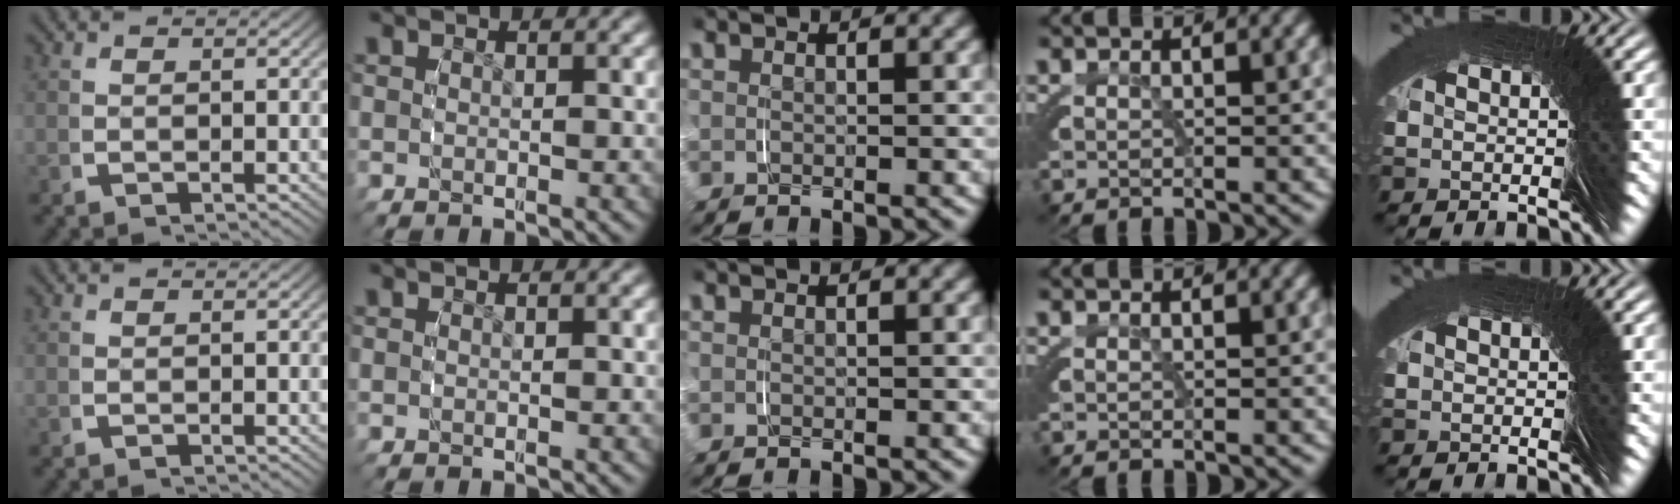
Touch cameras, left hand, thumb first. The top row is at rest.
{}